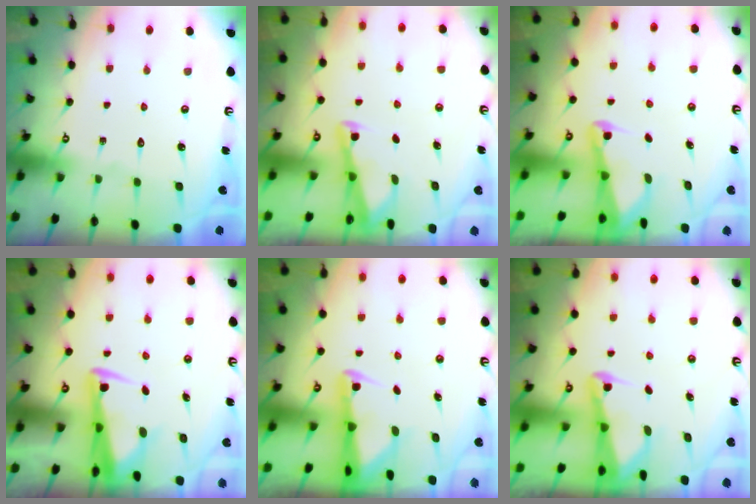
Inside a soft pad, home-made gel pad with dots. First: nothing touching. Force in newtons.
{"total": 3.0, "press": 3.0, "slide": 0.3}
{"total": 2.1, "press": 2.1, "slide": 0.3}
{"total": 4.0, "press": 3.8, "slide": 1.2}
{"total": 2.4, "press": 2.3, "slide": 0.5}
{"total": 2.7, "press": 2.6, "slide": 0.6}